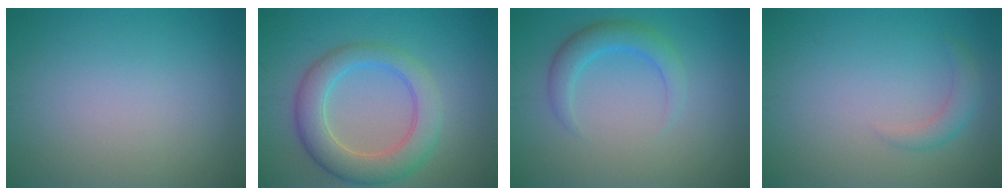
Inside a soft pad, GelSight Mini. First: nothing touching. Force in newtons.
{"total": 5.7, "press": 5.7, "slide": 0.5}
{"total": 2.8, "press": 2.8, "slide": 0.2}
{"total": 1.6, "press": 1.6, "slide": 0.1}